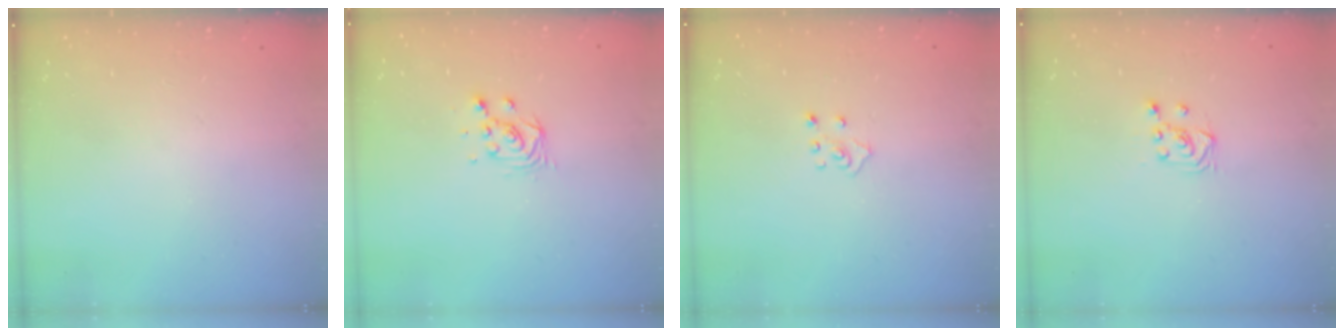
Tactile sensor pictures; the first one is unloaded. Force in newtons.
{"total": 4.0, "press": 4.0, "slide": 0.2}
{"total": 2.7, "press": 2.7, "slide": 0.2}
{"total": 3.9, "press": 3.8, "slide": 0.7}